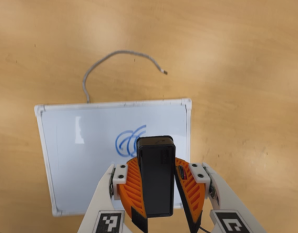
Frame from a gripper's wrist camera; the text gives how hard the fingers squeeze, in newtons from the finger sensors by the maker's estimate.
{"total": 9.1, "left": 9.4, "right": 8.7}